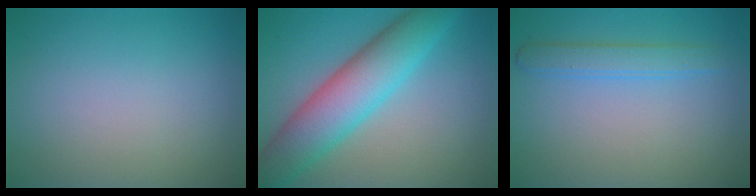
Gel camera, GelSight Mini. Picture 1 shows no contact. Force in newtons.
{"total": 7.9, "press": 7.9, "slide": 0.3}
{"total": 2.2, "press": 2.2, "slide": 0.2}